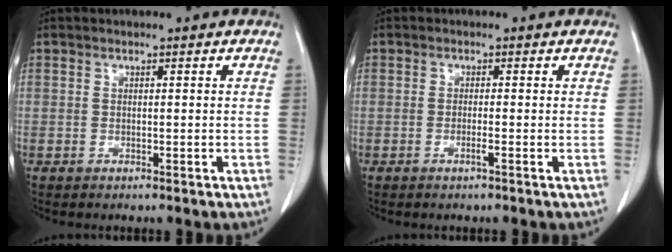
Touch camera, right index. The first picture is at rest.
{"total": 1.0, "force": [-0.5, -0.2, 0.9], "torque": [-0.018, -0.001, -0.009]}